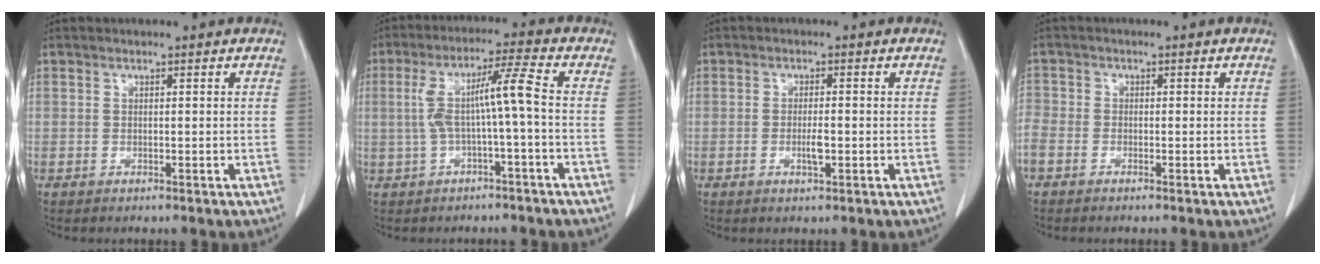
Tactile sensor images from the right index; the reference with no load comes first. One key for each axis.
{"total": 7.3, "fx": -0.6, "fy": -0.4, "fz": 7.3, "tx": -0.143, "ty": 0.030, "tz": -0.006}
{"total": 2.5, "fx": -0.7, "fy": 0.5, "fz": 2.3, "tx": -0.045, "ty": 0.000, "tz": -0.012}
{"total": 5.2, "fx": -2.6, "fy": 3.9, "fz": 2.1, "tx": -0.081, "ty": 0.004, "tz": -0.053}